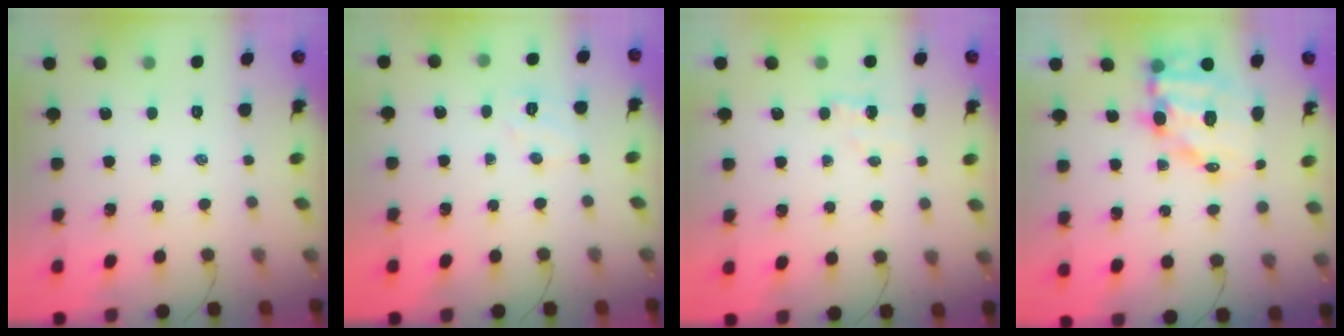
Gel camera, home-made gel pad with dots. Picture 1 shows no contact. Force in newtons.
{"total": 6.0, "press": 5.9, "slide": 1.2}
{"total": 2.7, "press": 2.6, "slide": 0.7}
{"total": 12.0, "press": 11.5, "slide": 3.1}